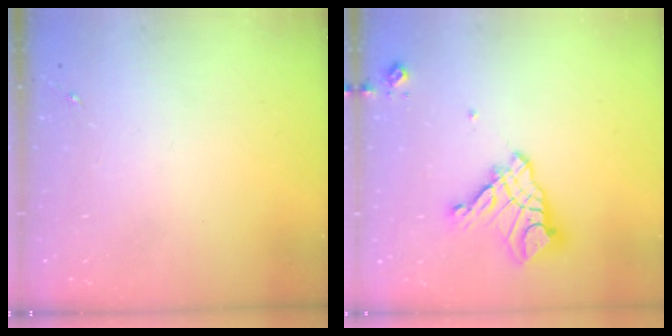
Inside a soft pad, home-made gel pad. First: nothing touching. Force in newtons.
{"total": 14.4, "press": 14.3, "slide": 1.5}